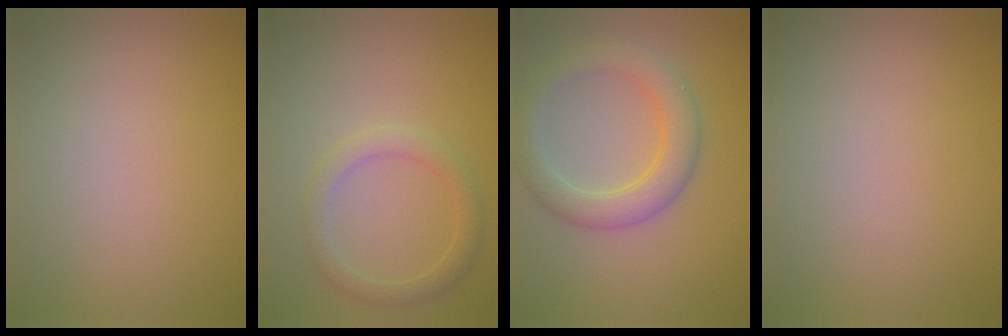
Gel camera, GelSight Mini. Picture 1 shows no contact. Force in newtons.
{"total": 2.3, "press": 2.3, "slide": 0.0}
{"total": 4.4, "press": 4.4, "slide": 0.2}
{"total": 0.0}